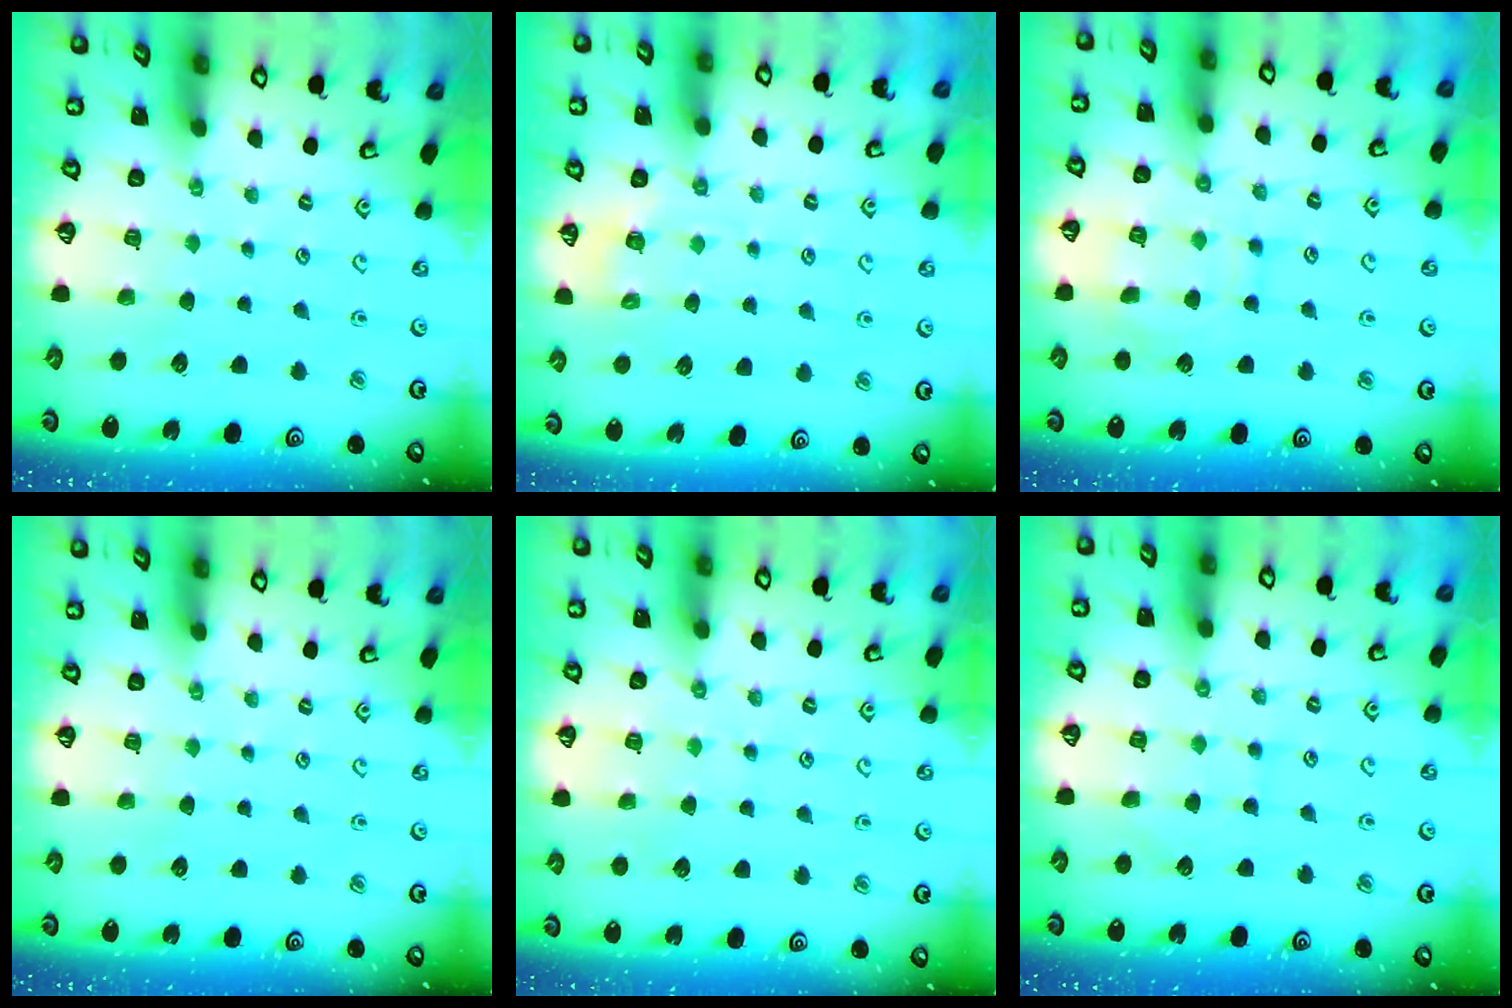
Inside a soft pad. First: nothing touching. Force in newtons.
{"total": 2.9, "press": 2.6, "slide": 1.2}
{"total": 10.1, "press": 10.0, "slide": 1.0}
{"total": 0.0}
{"total": 6.2, "press": 6.2, "slide": 0.5}
{"total": 4.9, "press": 4.9, "slide": 0.3}